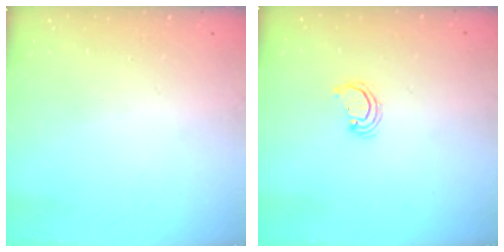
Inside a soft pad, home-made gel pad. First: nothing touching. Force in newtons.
{"total": 2.2, "press": 2.2, "slide": 0.2}